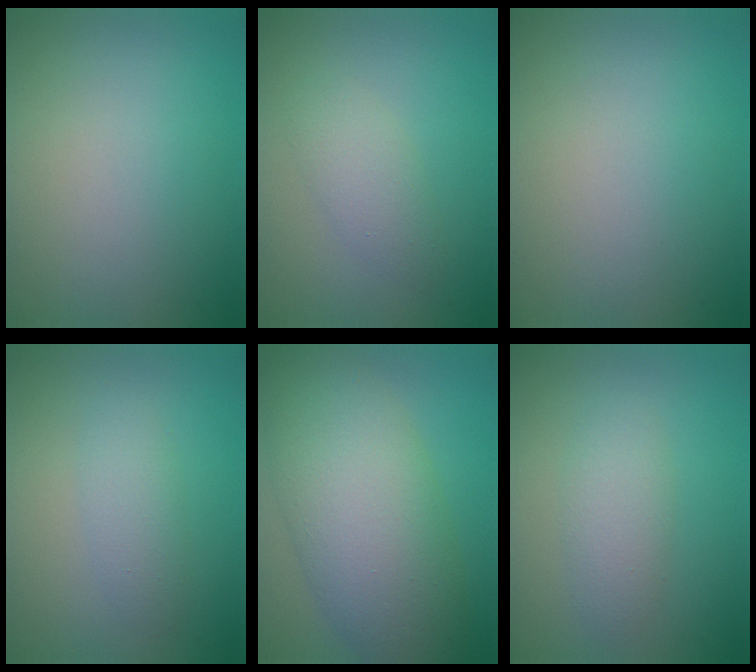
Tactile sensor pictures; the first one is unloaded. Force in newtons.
{"total": 2.2, "press": 2.2, "slide": 0.1}
{"total": 0.0}
{"total": 1.9, "press": 1.9, "slide": 0.1}
{"total": 10.0, "press": 10.0, "slide": 0.1}
{"total": 2.7, "press": 2.7, "slide": 0.1}